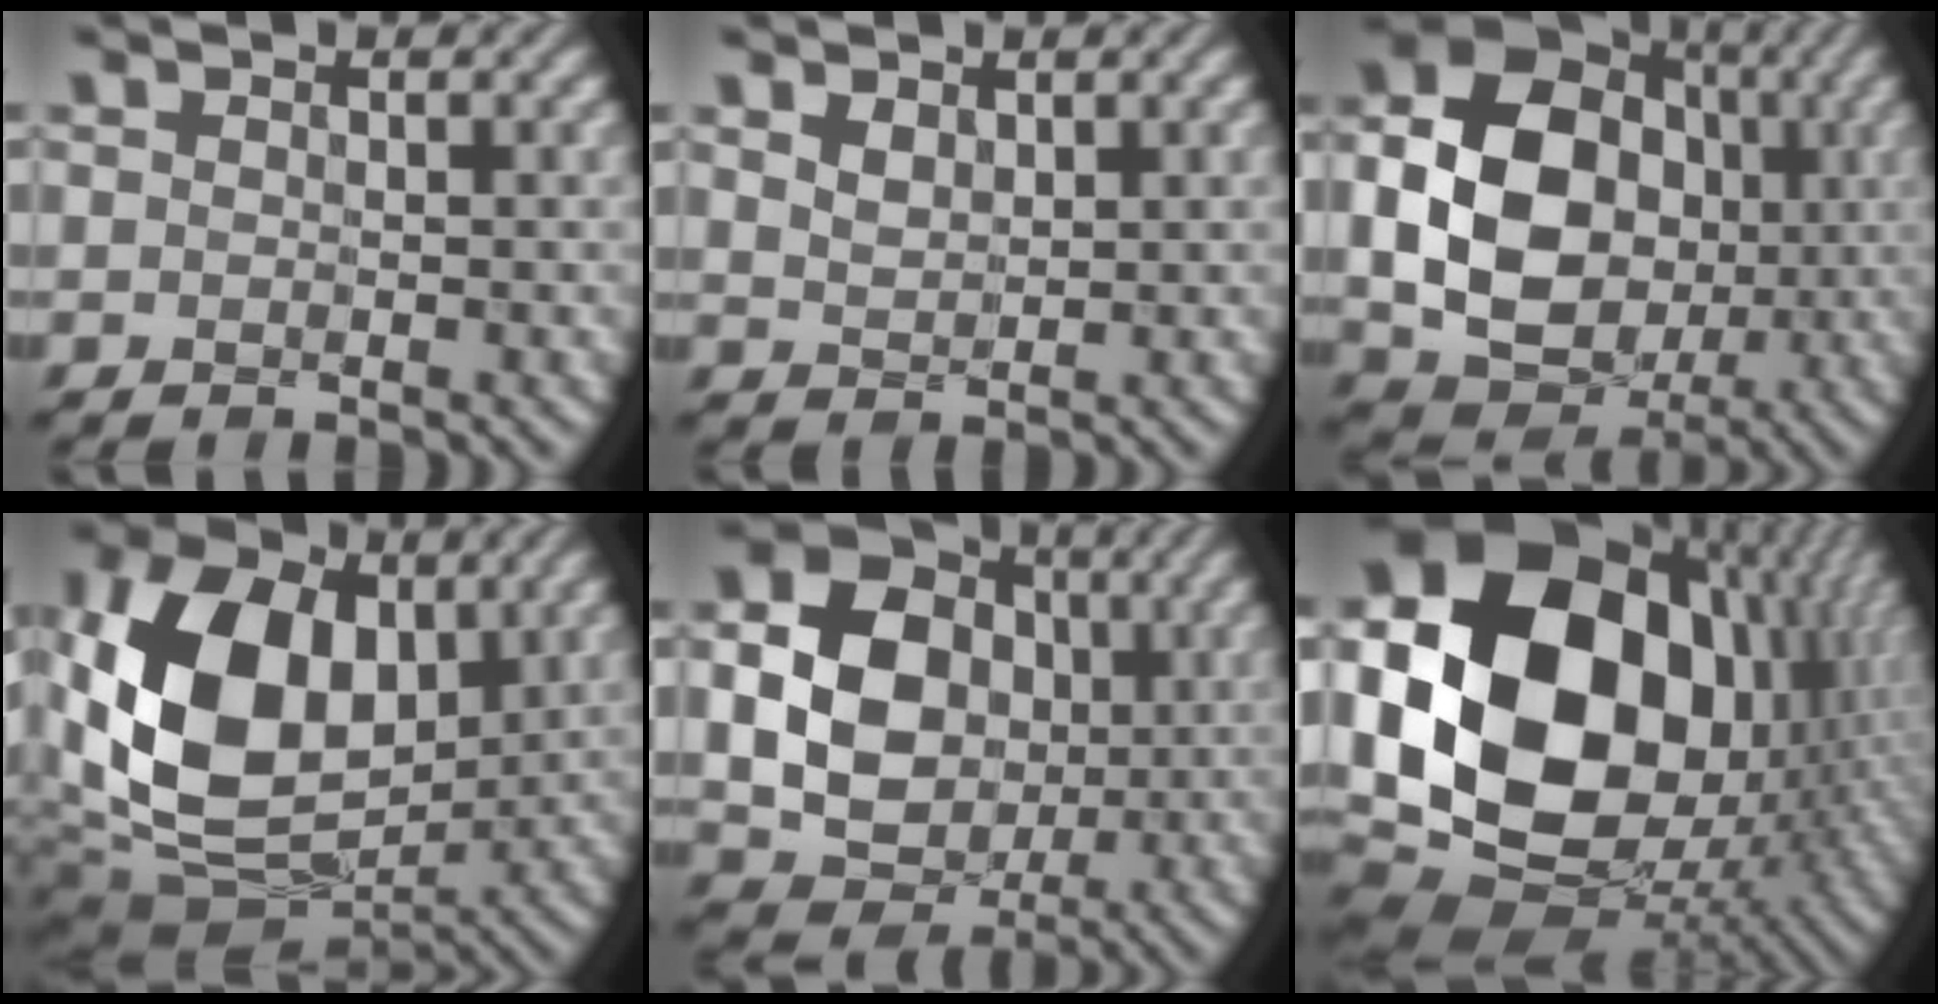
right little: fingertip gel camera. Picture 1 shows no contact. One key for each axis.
{"total": 1.7, "fx": 0.9, "fy": 1.1, "fz": 1.0, "tx": -0.026, "ty": -0.002, "tz": 0.019}
{"total": 14.0, "fx": -0.8, "fy": 10.8, "fz": 8.8, "tx": -0.184, "ty": -0.017, "tz": -0.009}
{"total": 13.3, "fx": 1.1, "fy": 9.2, "fz": 9.5, "tx": -0.201, "ty": -0.005, "tz": 0.018}
{"total": 13.0, "fx": 0.2, "fy": 10.9, "fz": 7.1, "tx": -0.161, "ty": -0.005, "tz": 0.008}
{"total": 22.5, "fx": 1.7, "fy": 16.6, "fz": 15.2, "tx": -0.353, "ty": -0.012, "tz": 0.062}